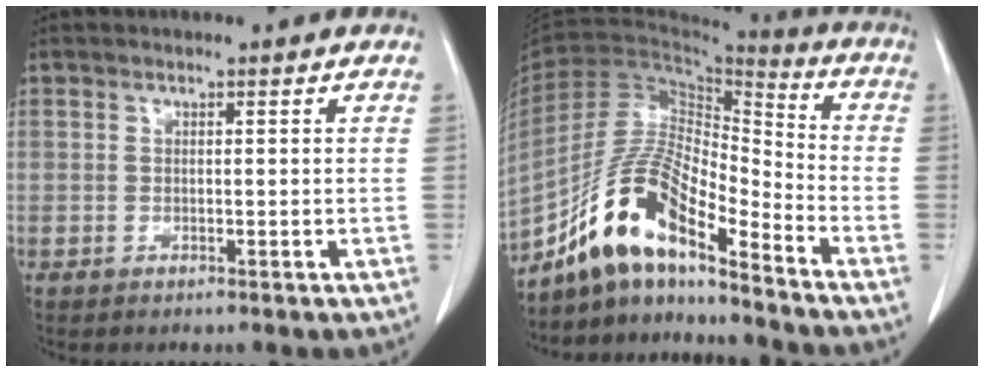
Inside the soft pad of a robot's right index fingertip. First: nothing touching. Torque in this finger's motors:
{"motor_torque": [1.07, -1.07, 1.05, 0.21]}